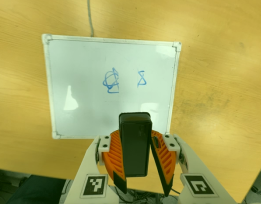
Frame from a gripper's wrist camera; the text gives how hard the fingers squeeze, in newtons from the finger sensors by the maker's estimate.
{"total": 7.9, "left": 8.1, "right": 7.7}